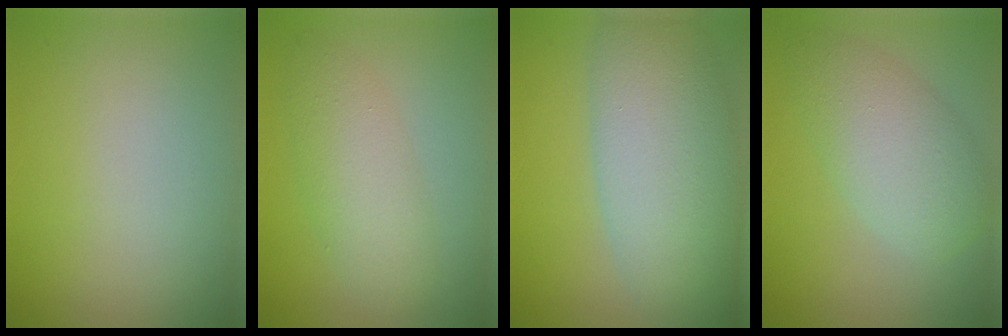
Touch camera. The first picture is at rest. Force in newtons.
{"total": 4.2, "press": 4.2, "slide": 0.0}
{"total": 9.0, "press": 9.0, "slide": 0.7}
{"total": 5.1, "press": 5.1, "slide": 0.2}